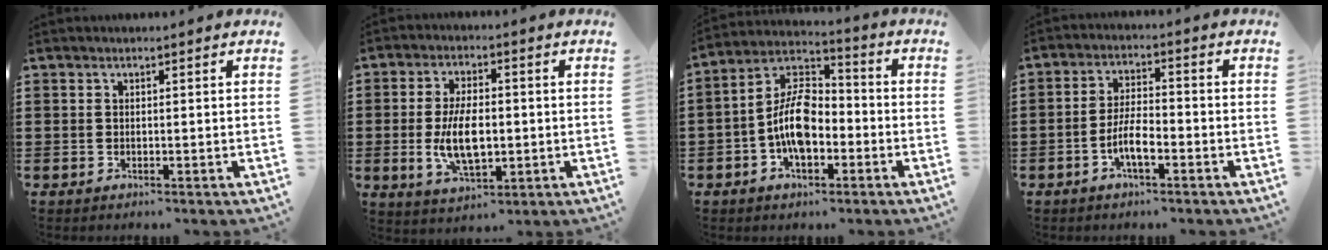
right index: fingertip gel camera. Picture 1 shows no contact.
{"total": 8.4, "force": [-0.9, 4.0, 7.3], "torque": [-0.154, -0.008, -0.023]}
{"total": 10.0, "force": [-2.8, 4.6, 8.5], "torque": [-0.200, -0.006, -0.058]}
{"total": 5.6, "force": [-2.3, 1.8, 4.7], "torque": [-0.107, 0.000, -0.050]}